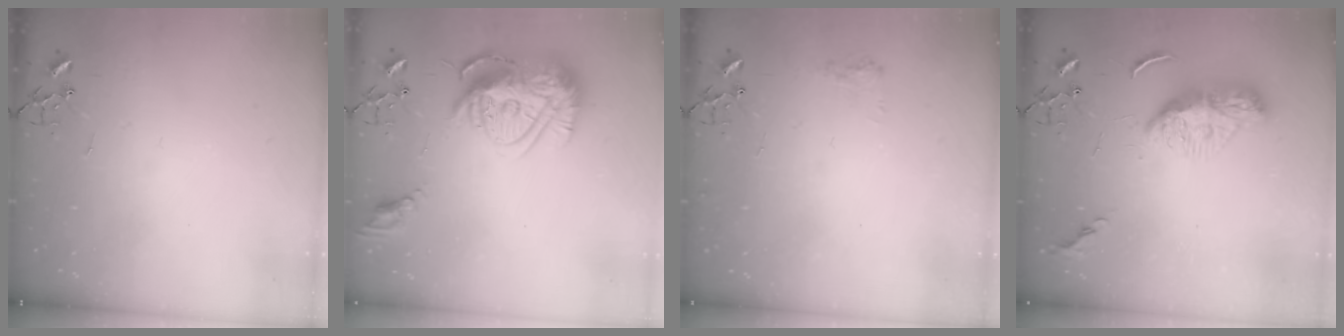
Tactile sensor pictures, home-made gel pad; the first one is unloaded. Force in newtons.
{"total": 19.5, "press": 19.4, "slide": 1.7}
{"total": 6.3, "press": 6.2, "slide": 0.9}
{"total": 11.6, "press": 11.6, "slide": 1.3}